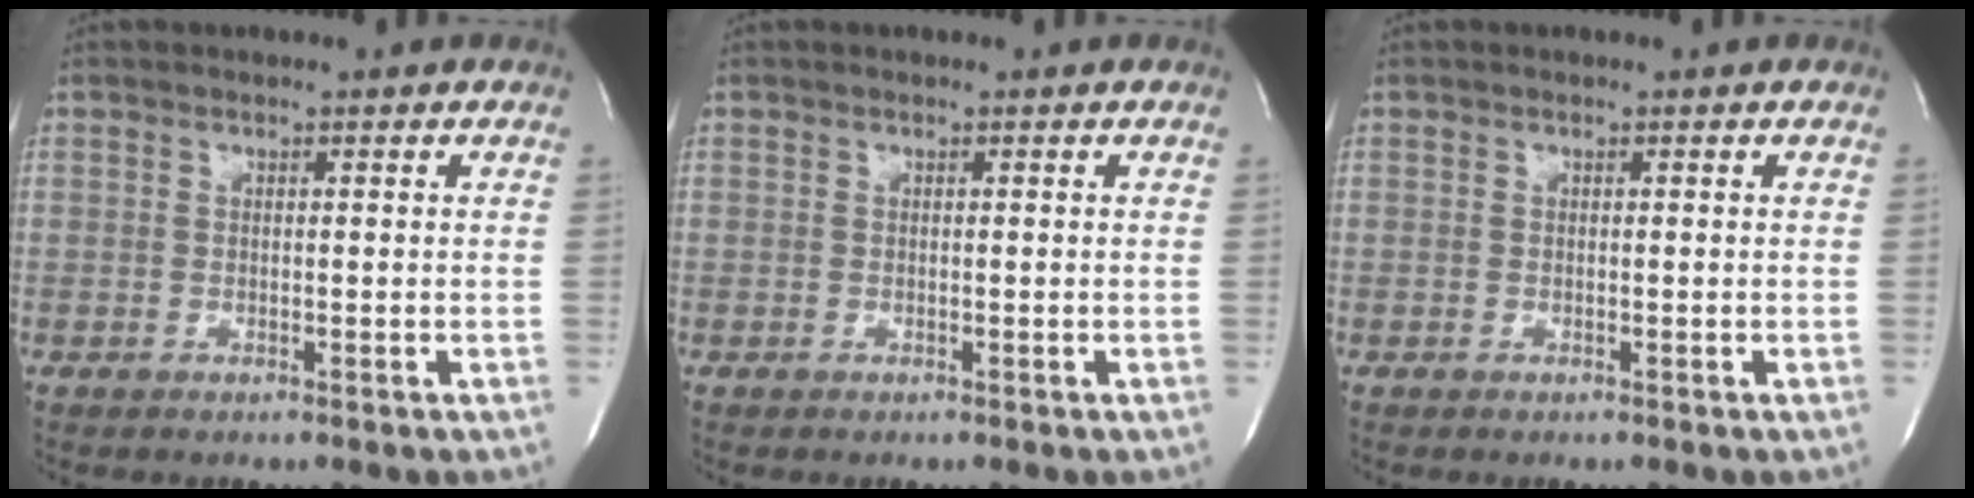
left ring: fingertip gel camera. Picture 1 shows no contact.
{"total": 0.0}
{"total": 0.0}